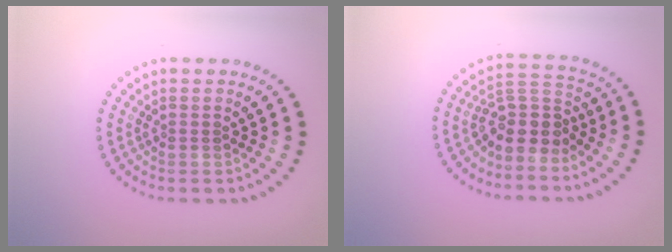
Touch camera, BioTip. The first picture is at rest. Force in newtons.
{"total": 3.8, "press": 3.0, "slide": 2.2}